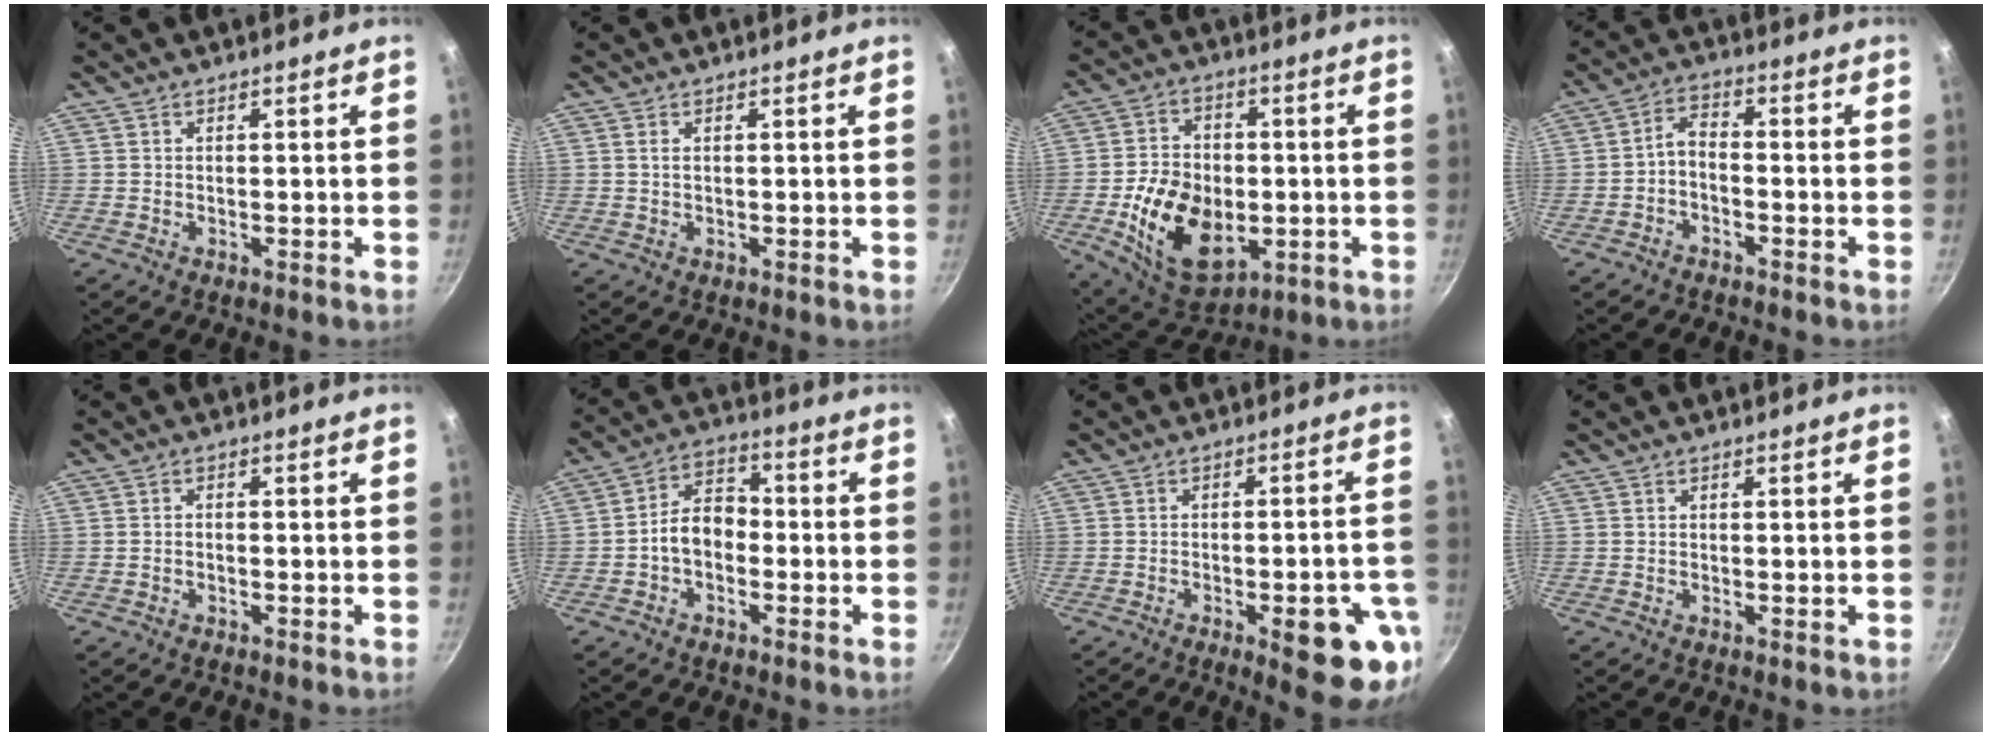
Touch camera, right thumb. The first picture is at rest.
{"total": 1.0, "force": [0.3, 0.5, 0.8], "torque": [-0.015, 0.001, 0.003]}
{"total": 16.9, "force": [-3.2, 11.5, 12.0], "torque": [-0.188, 0.006, -0.039]}
{"total": 3.9, "force": [-2.1, 2.0, 2.6], "torque": [-0.052, 0.033, -0.043]}
{"total": 1.1, "force": [-0.6, 0.6, 0.7], "torque": [-0.014, 0.009, -0.012]}
{"total": 7.6, "force": [-1.8, 5.3, 5.1], "torque": [-0.058, 0.036, -0.045]}
{"total": 13.6, "force": [-5.3, 4.1, 11.8], "torque": [-0.123, 0.019, -0.064]}
{"total": 0.0}